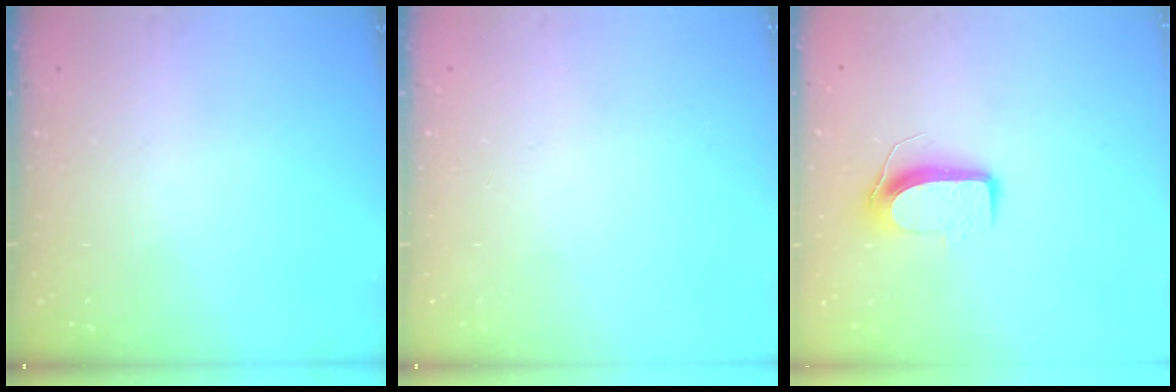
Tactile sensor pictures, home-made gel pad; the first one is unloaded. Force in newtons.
{"total": 0.0}
{"total": 8.9, "press": 8.9, "slide": 0.5}